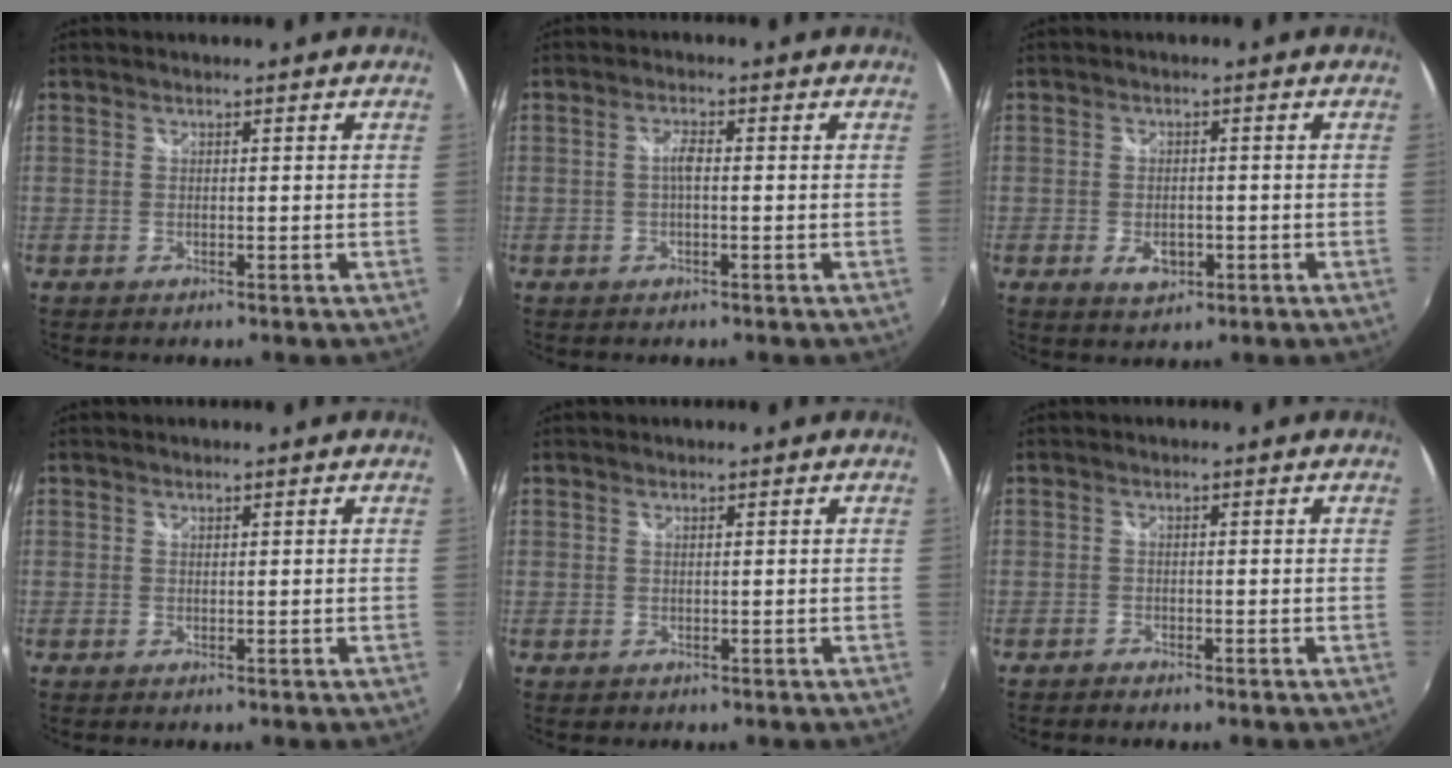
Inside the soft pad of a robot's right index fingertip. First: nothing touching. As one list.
[{"total": 2.0, "force": [-0.2, 0.5, 1.9], "torque": [-0.038, 0.005, -0.005]}, {"total": 4.2, "force": [-1.4, 2.6, 2.9], "torque": [-0.055, -0.007, -0.019]}, {"total": 0.0}, {"total": 0.6, "force": [0.2, 0.6, 0.0], "torque": [0.002, 0.001, 0.002]}, {"total": 1.1, "force": [-1.1, 0.3, 0.2], "torque": [-0.013, -0.003, -0.021]}]